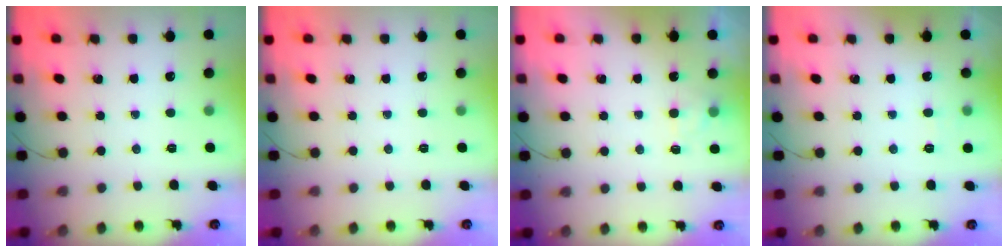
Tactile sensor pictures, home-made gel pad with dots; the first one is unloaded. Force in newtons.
{"total": 0.0}
{"total": 2.7, "press": 2.3, "slide": 1.4}
{"total": 2.6, "press": 2.1, "slide": 1.5}